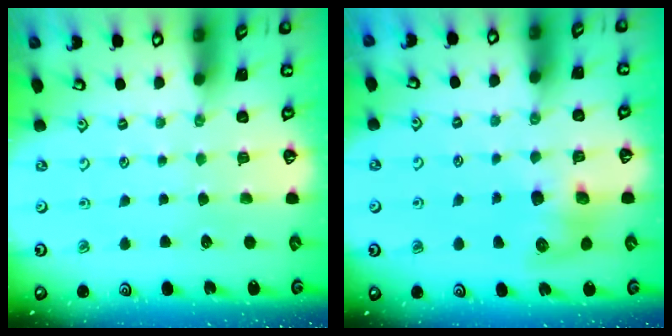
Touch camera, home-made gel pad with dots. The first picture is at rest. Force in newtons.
{"total": 8.2, "press": 8.2, "slide": 0.8}